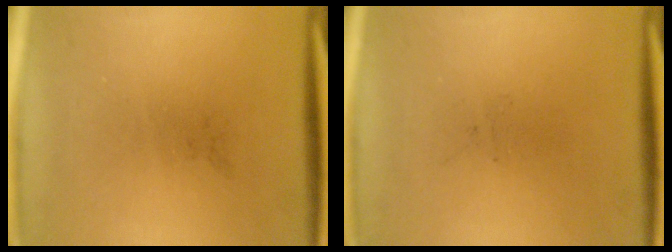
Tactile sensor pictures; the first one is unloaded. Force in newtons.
{"total": 0.0}